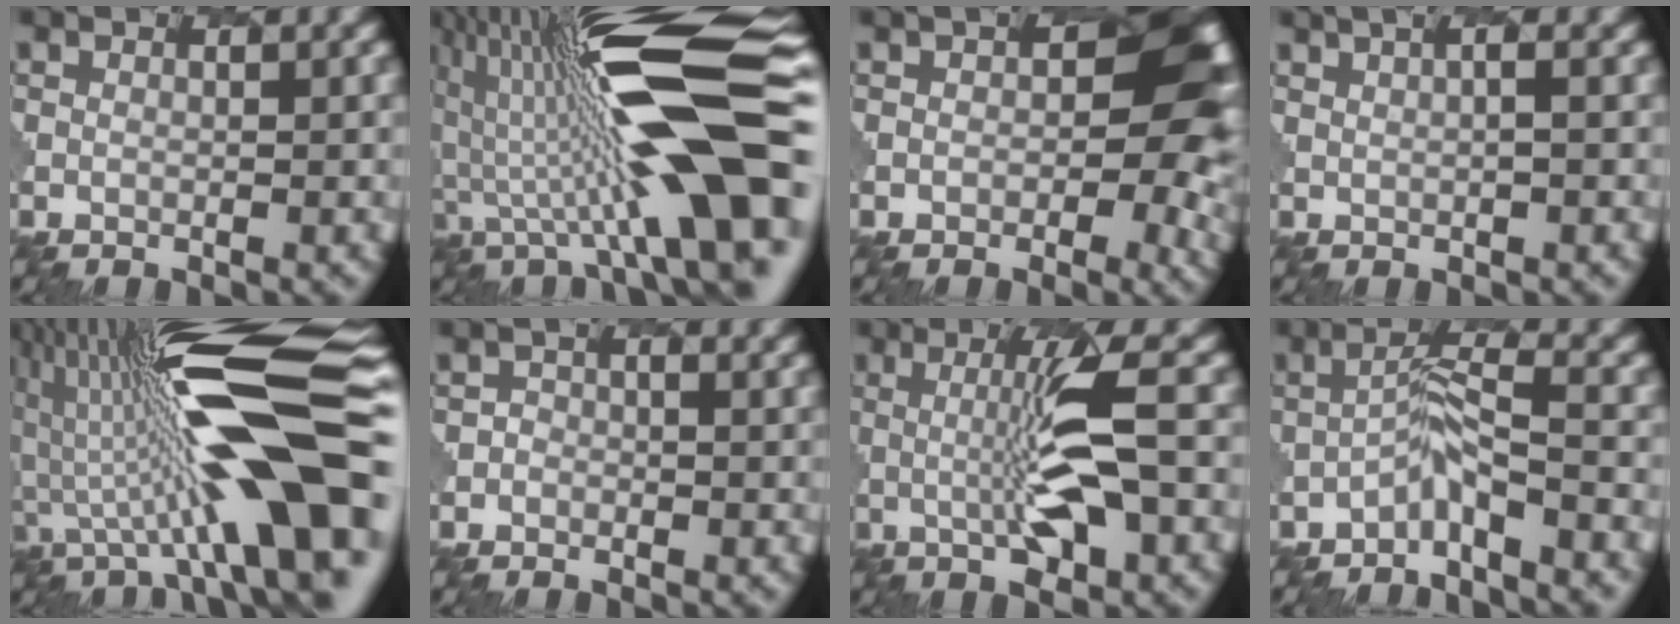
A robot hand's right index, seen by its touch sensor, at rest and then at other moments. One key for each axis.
{"total": 12.0, "fx": 0.3, "fy": 1.7, "fz": 11.8, "tx": -0.225, "ty": 0.034, "tz": -0.025}
{"total": 4.7, "fx": 1.3, "fy": 3.1, "fz": 3.3, "tx": -0.059, "ty": 0.011, "tz": -0.013}
{"total": 4.8, "fx": 2.1, "fy": 2.4, "fz": 3.6, "tx": -0.033, "ty": 0.037, "tz": -0.002}
{"total": 11.3, "fx": -1.0, "fy": 1.7, "fz": 11.2, "tx": -0.215, "ty": 0.040, "tz": -0.045}
{"total": 2.5, "fx": -1.6, "fy": 1.8, "fz": -0.5, "tx": 0.008, "ty": 0.015, "tz": -0.040}
{"total": 4.1, "fx": 0.7, "fy": 0.1, "fz": 4.0, "tx": -0.102, "ty": 0.006, "tz": -0.013}
{"total": 2.4, "fx": -2.3, "fy": -0.1, "fz": 0.8, "tx": -0.055, "ty": 0.020, "tz": -0.071}